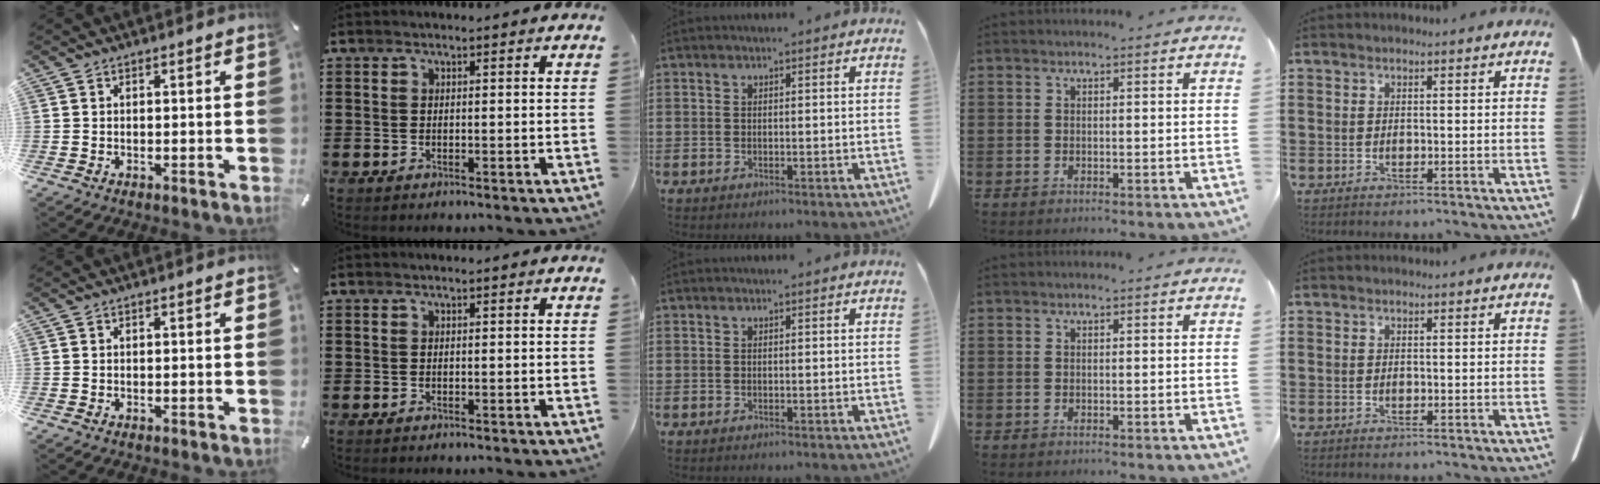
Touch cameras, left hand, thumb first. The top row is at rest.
{}